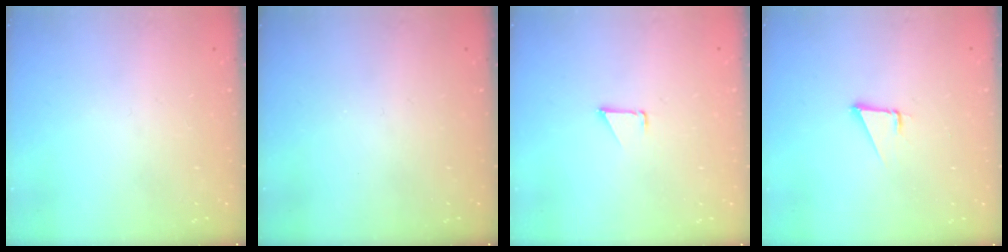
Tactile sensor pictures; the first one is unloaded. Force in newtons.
{"total": 0.0}
{"total": 0.7, "press": 0.7, "slide": 0.1}
{"total": 1.9, "press": 1.9, "slide": 0.1}